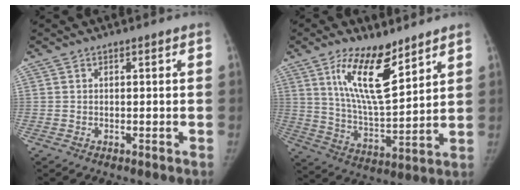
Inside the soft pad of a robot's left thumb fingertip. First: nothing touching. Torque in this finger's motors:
{"motor_torque": [0.25, 0.28, 1.84, -0.92, 0.39]}